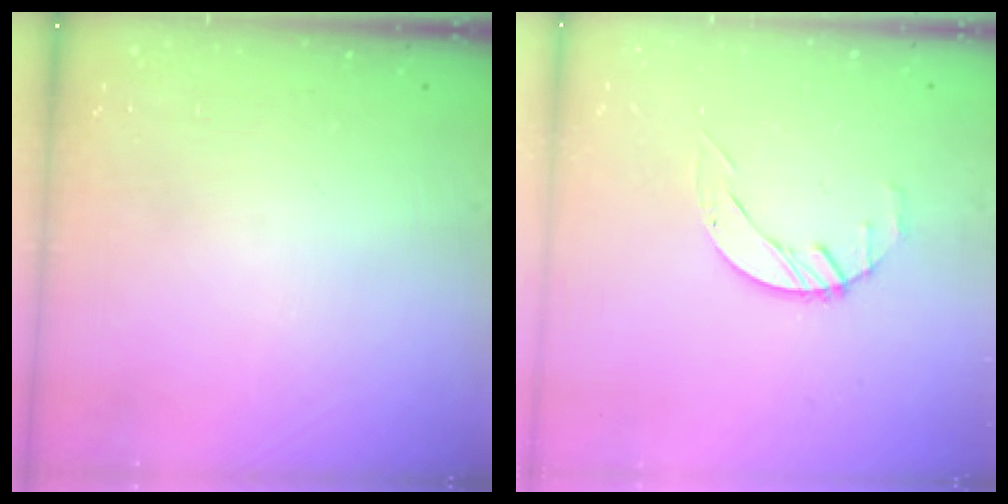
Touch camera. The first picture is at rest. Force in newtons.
{"total": 2.0, "press": 2.0, "slide": 0.3}